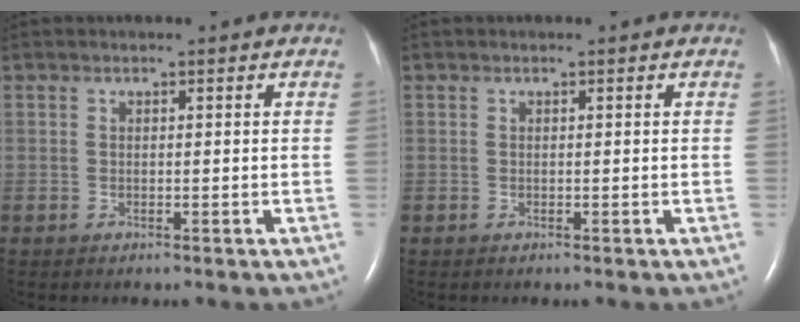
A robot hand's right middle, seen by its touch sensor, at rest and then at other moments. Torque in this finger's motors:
{"motor_torque": [-0.09, 0.12, 0.00, 0.00]}